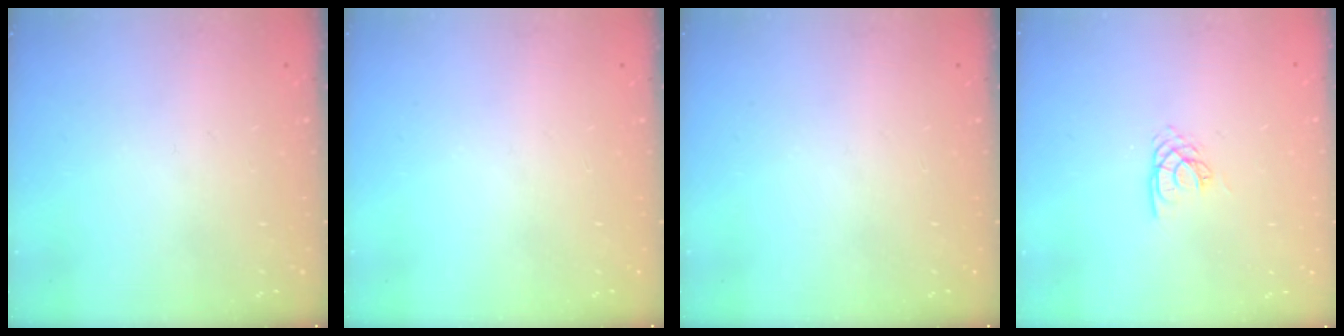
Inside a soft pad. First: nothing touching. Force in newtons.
{"total": 0.0}
{"total": 0.0}
{"total": 2.8, "press": 2.8, "slide": 0.1}